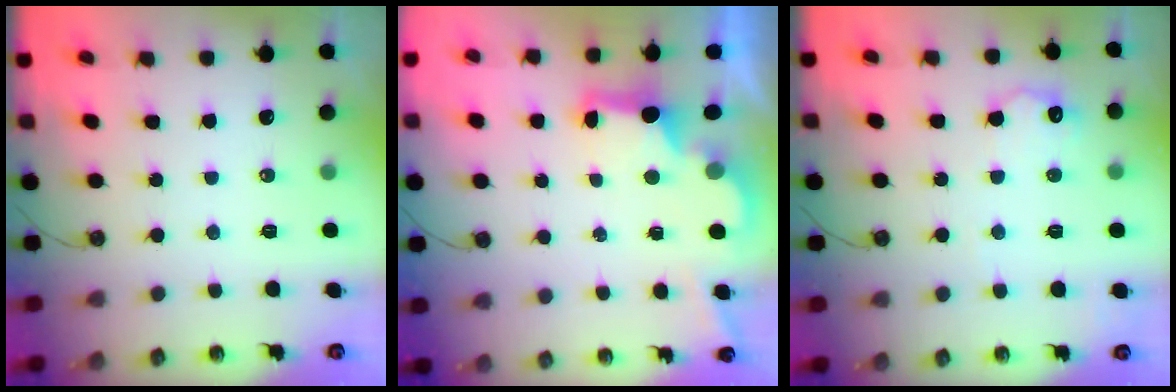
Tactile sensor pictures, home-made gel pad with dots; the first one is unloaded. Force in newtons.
{"total": 2.8, "press": 2.7, "slide": 0.9}
{"total": 9.5, "press": 9.5, "slide": 0.6}